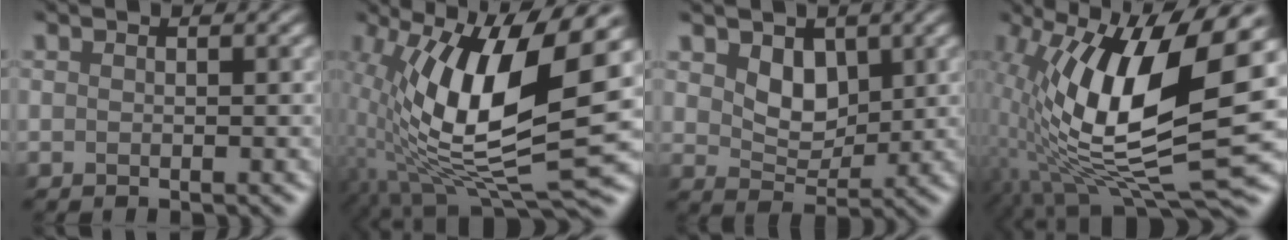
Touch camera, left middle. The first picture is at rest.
{"total": 13.2, "force": [0.3, 4.5, 12.4], "torque": [-0.250, -0.015, -0.005]}
{"total": 2.9, "force": [1.4, 2.0, 1.5], "torque": [-0.037, -0.007, 0.019]}
{"total": 14.6, "force": [0.8, 5.3, 13.6], "torque": [-0.262, -0.010, 0.000]}